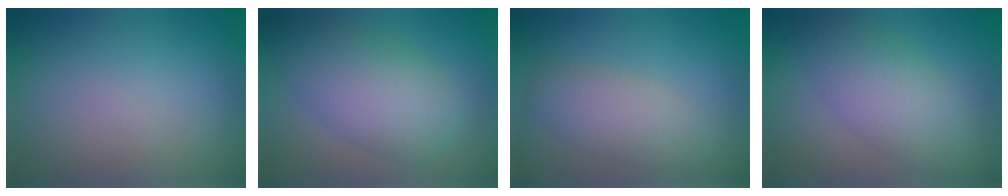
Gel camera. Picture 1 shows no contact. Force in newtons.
{"total": 7.1, "press": 7.1, "slide": 0.3}
{"total": 3.6, "press": 3.6, "slide": 0.4}
{"total": 5.7, "press": 5.7, "slide": 0.1}